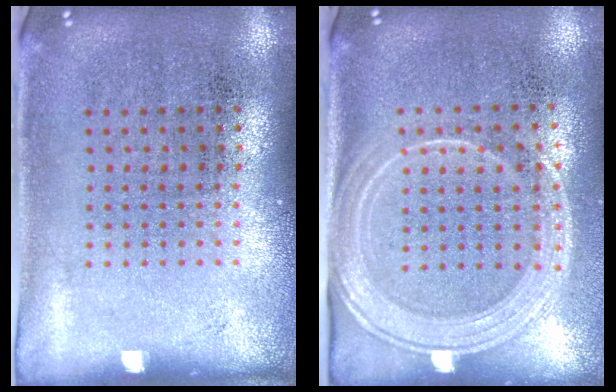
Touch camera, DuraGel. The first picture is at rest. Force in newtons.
{"total": 2.1, "press": 1.8, "slide": 1.1}